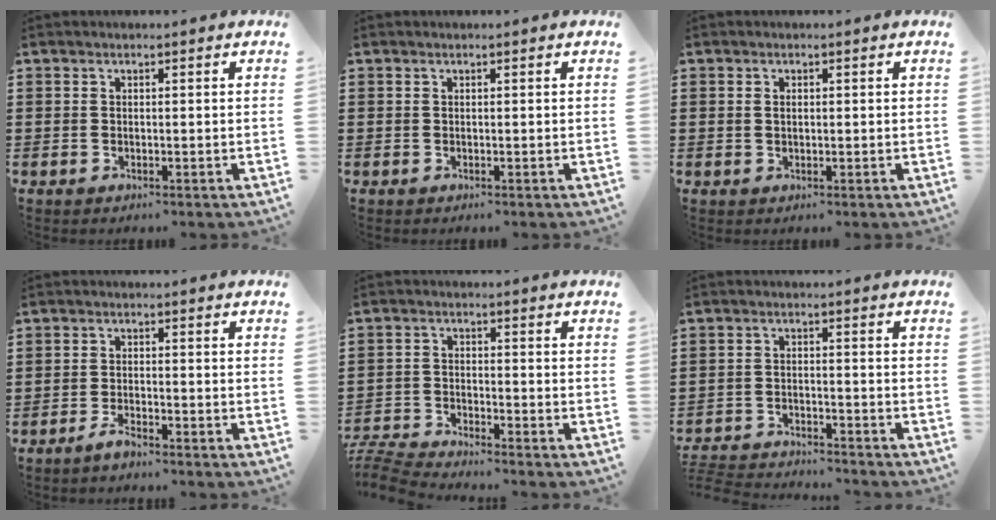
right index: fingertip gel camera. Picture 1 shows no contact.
{"total": 0.0}
{"total": 1.1, "force": [0.1, 0.6, 0.9], "torque": [-0.019, 0.004, 0.001]}
{"total": 2.1, "force": [-1.9, 0.1, 0.9], "torque": [-0.023, 0.000, -0.038]}
{"total": 4.6, "force": [-4.6, -0.2, 0.4], "torque": [-0.028, -0.008, -0.100]}
{"total": 4.1, "force": [-4.1, 0.1, 0.2], "torque": [-0.012, -0.001, -0.088]}